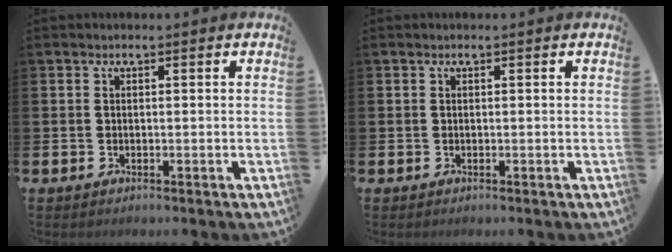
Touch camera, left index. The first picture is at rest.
{"total": 0.0}